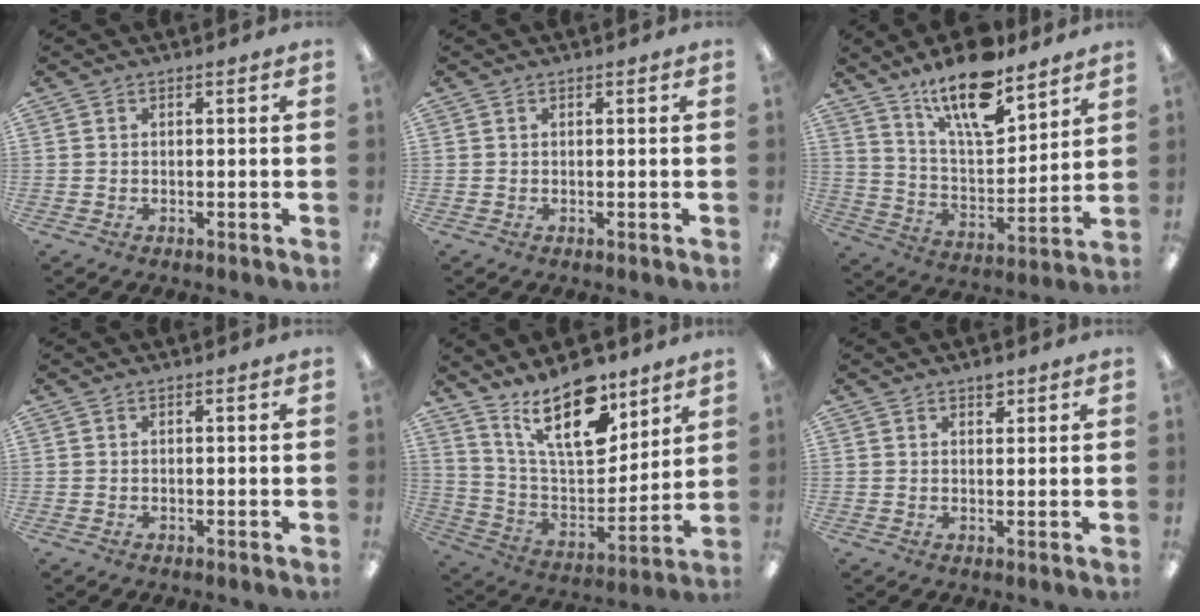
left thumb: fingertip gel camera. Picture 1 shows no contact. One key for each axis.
{"total": 0.0}
{"total": 17.7, "fx": 13.2, "fy": 5.8, "fz": 10.3, "tx": -0.174, "ty": -0.076, "tz": 0.221}
{"total": 0.0}
{"total": 20.6, "fx": 13.4, "fy": 8.7, "fz": 13.0, "tx": -0.237, "ty": -0.075, "tz": 0.231}
{"total": 2.3, "fx": 1.7, "fy": 1.2, "fz": 1.1, "tx": -0.006, "ty": -0.007, "tz": 0.027}